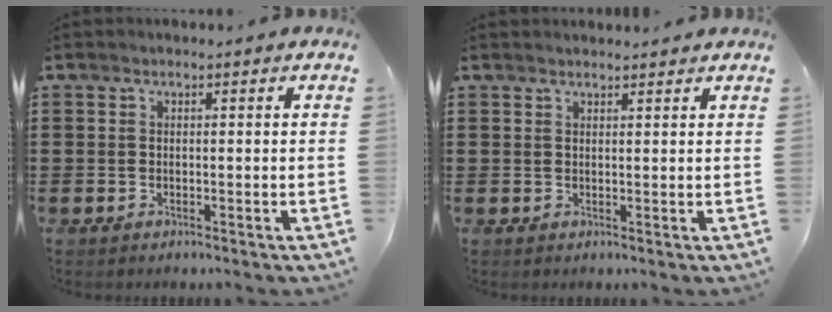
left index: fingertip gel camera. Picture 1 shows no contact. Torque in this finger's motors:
{"motor_torque": [-0.10, 0.36, -0.13, -0.02]}